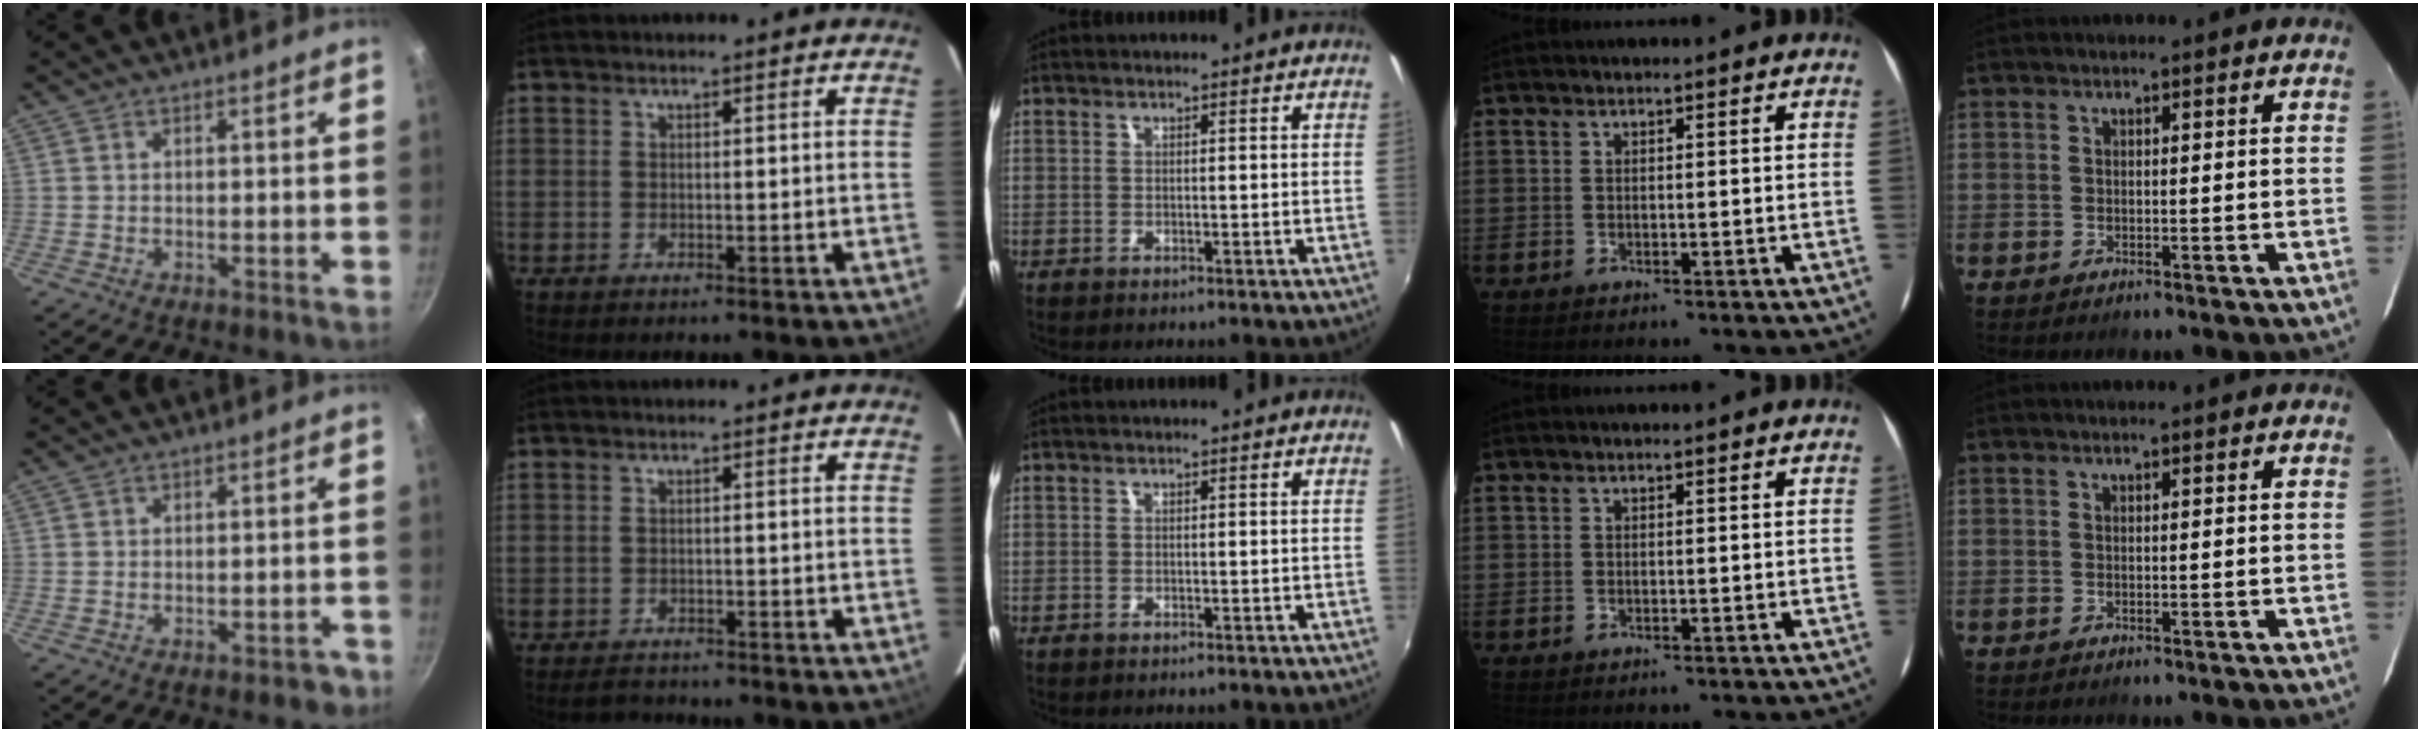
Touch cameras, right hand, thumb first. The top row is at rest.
{"thumb": {"total": 2.6, "force": [-1.8, 1.4, 1.3], "torque": [0.002, 0.033, -0.003]}, "index": {"total": 3.2, "force": [-2.9, 1.2, 0.3], "torque": [-0.010, 0.006, -0.043]}}